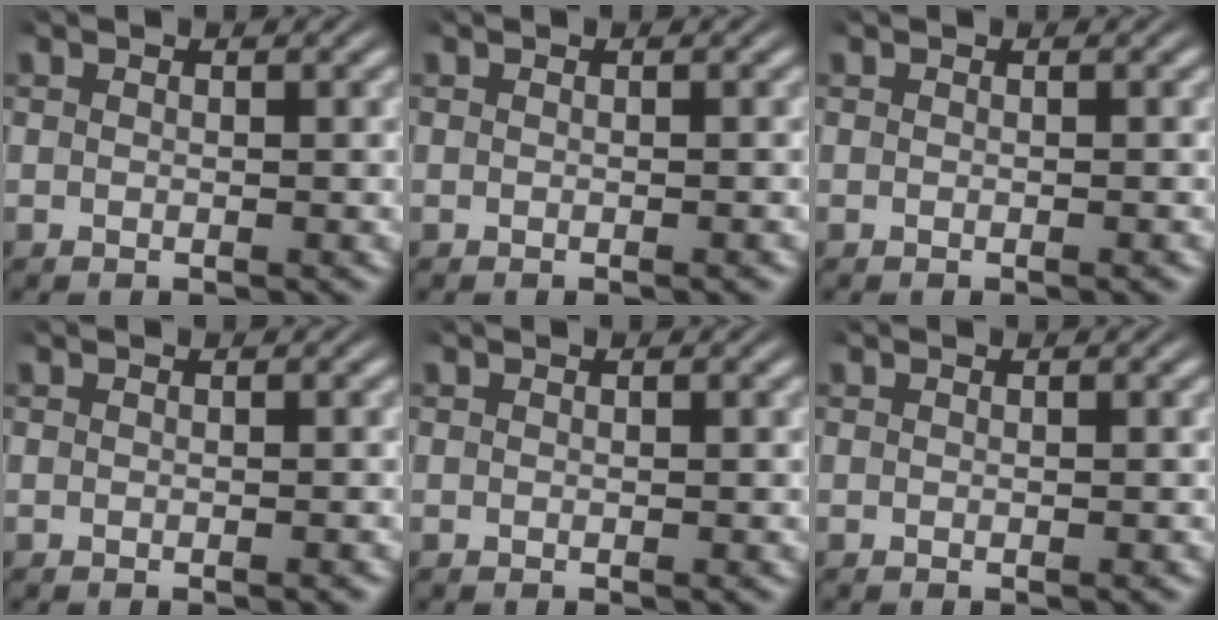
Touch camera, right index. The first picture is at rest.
{"total": 0.0}
{"total": 0.0}
{"total": 0.0}
{"total": 0.0}
{"total": 0.0}